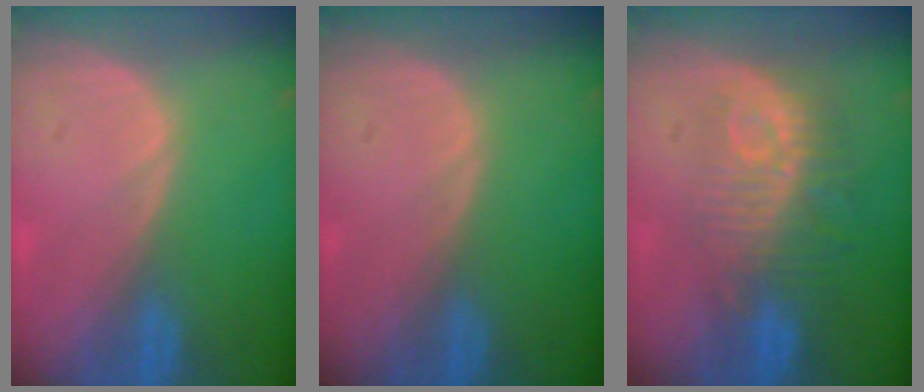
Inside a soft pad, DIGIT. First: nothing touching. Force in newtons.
{"total": 0.0}
{"total": 9.8, "press": 8.8, "slide": 4.2}